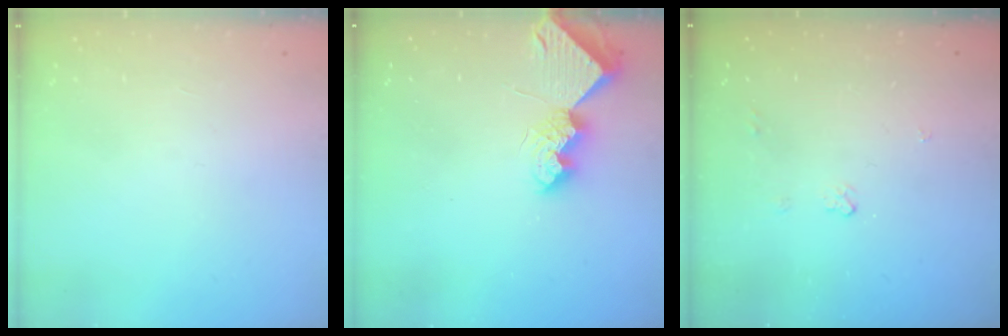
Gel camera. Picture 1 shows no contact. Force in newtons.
{"total": 8.1, "press": 8.1, "slide": 0.0}
{"total": 3.6, "press": 3.6, "slide": 0.5}